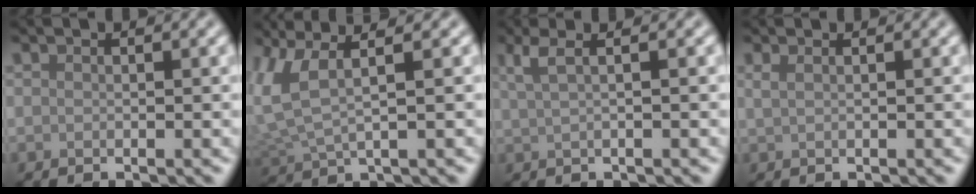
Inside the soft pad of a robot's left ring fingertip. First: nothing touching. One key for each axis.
{"total": 4.5, "fx": 2.1, "fy": 1.2, "fz": 3.7, "tx": -0.098, "ty": 0.008, "tz": 0.046}
{"total": 3.0, "fx": 1.4, "fy": 1.1, "fz": 2.3, "tx": -0.035, "ty": 0.007, "tz": 0.010}
{"total": 1.1, "fx": 0.6, "fy": 0.5, "fz": 0.8, "tx": -0.012, "ty": -0.002, "tz": 0.008}